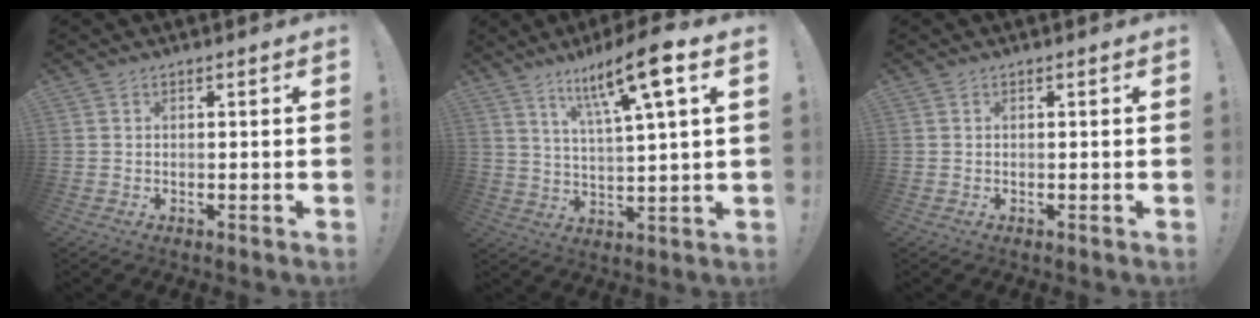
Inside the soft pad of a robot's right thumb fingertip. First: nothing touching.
{"total": 13.5, "force": [7.7, 1.4, 11.0], "torque": [-0.185, -0.038, 0.114]}
{"total": 0.0}